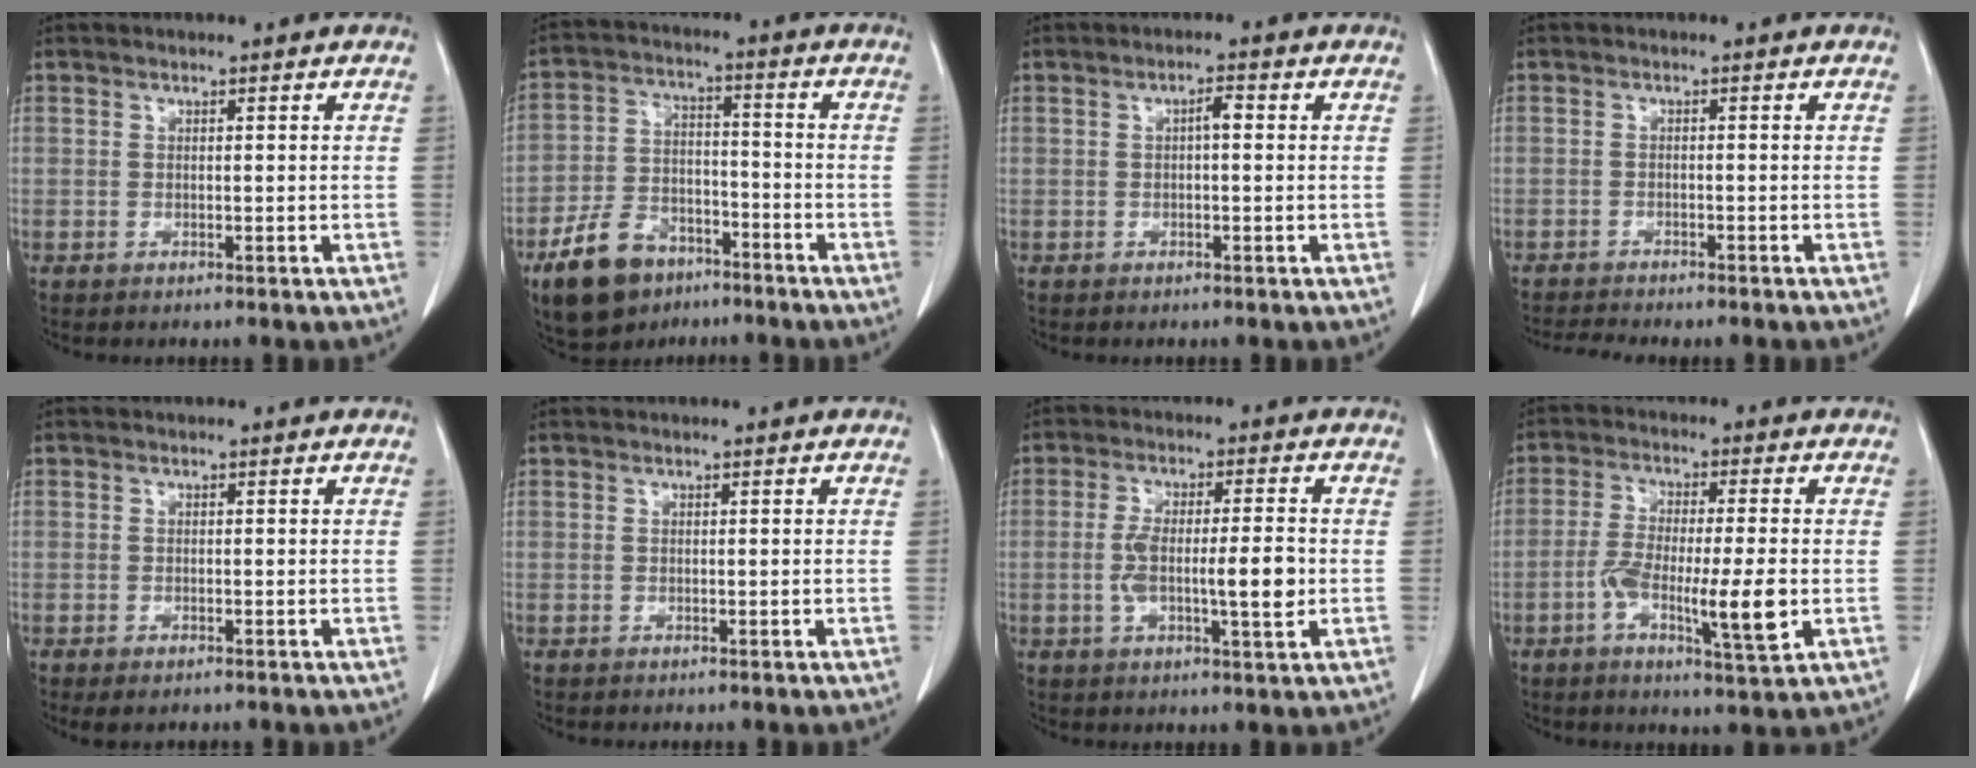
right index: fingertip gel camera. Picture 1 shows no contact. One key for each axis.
{"total": 11.1, "fx": -7.2, "fy": 6.5, "fz": 5.6, "tx": -0.125, "ty": 0.000, "tz": -0.120}
{"total": 1.8, "fx": 0.1, "fy": 0.4, "fz": 1.7, "tx": -0.029, "ty": 0.004, "tz": 0.001}
{"total": 4.4, "fx": -4.1, "fy": 0.1, "fz": 1.5, "tx": -0.019, "ty": -0.006, "tz": -0.060}
{"total": 1.8, "fx": -1.2, "fy": 0.6, "fz": 1.2, "tx": -0.023, "ty": -0.006, "tz": -0.011}
{"total": 0.0}
{"total": 8.7, "fx": -1.1, "fy": 1.5, "fz": 8.5, "tx": -0.151, "ty": 0.003, "tz": -0.018}
{"total": 10.3, "fx": -2.6, "fy": 1.3, "fz": 9.9, "tx": -0.170, "ty": -0.008, "tz": -0.046}